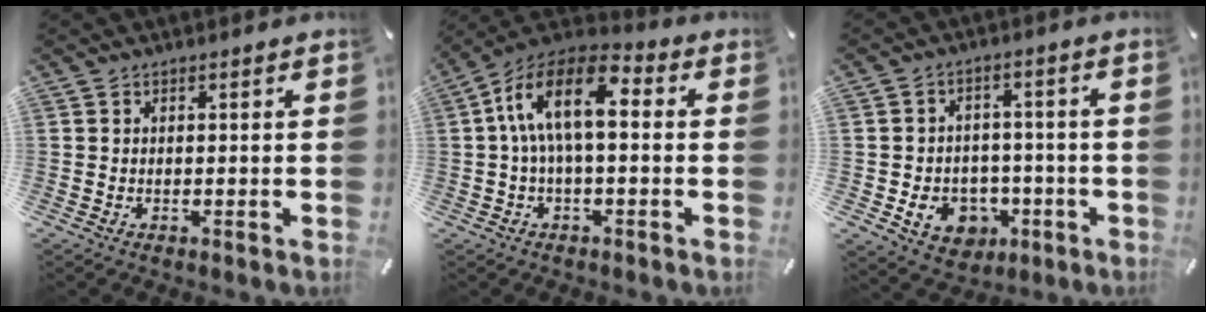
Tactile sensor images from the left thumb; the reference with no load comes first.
{"total": 13.1, "force": [1.4, 6.6, 11.2], "torque": [-0.228, 0.004, 0.027]}
{"total": 8.8, "force": [-2.2, 7.7, 3.6], "torque": [-0.062, 0.012, -0.036]}